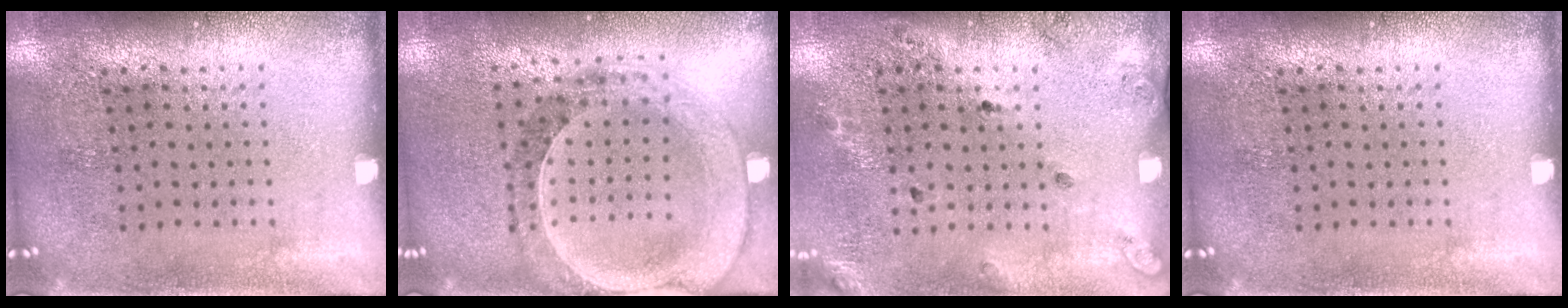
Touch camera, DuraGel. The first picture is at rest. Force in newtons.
{"total": 1.6, "press": 1.5, "slide": 0.3}
{"total": 1.3, "press": 1.2, "slide": 0.6}
{"total": 0.0}